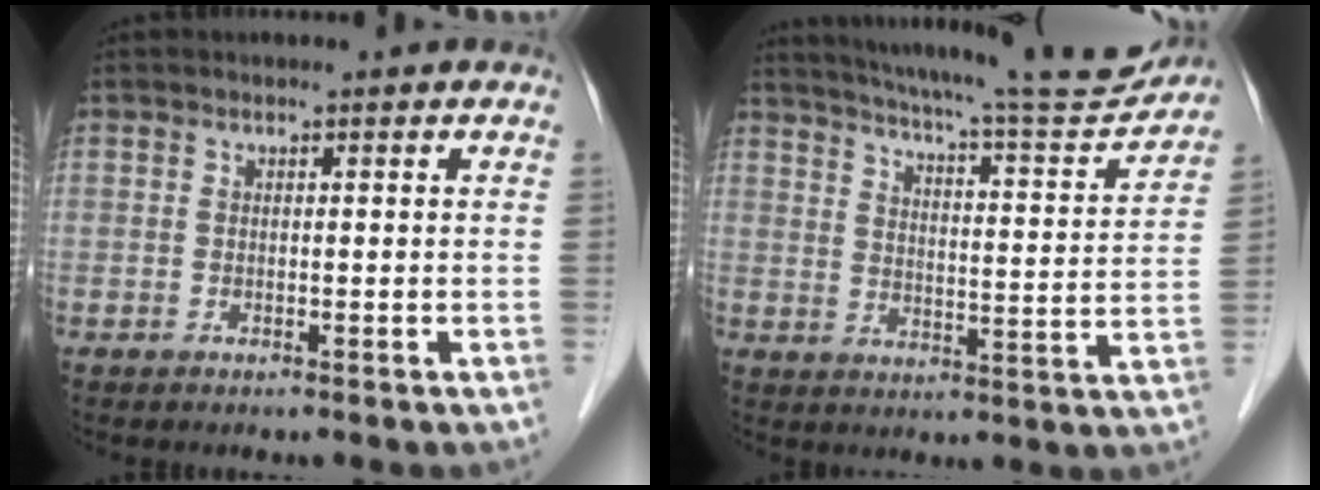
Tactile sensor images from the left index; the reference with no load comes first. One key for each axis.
{"total": 19.1, "fx": 17.5, "fy": 0.9, "fz": 7.5, "tx": -0.122, "ty": -0.032, "tz": 0.234}